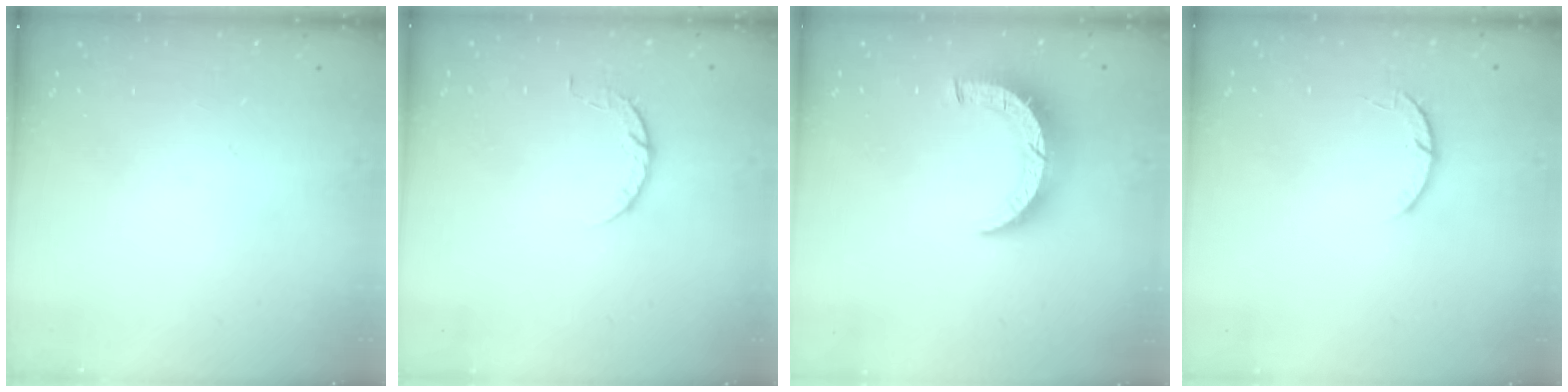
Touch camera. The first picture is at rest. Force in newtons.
{"total": 5.2, "press": 5.2, "slide": 0.8}
{"total": 8.4, "press": 8.4, "slide": 0.7}
{"total": 4.0, "press": 4.0, "slide": 0.5}